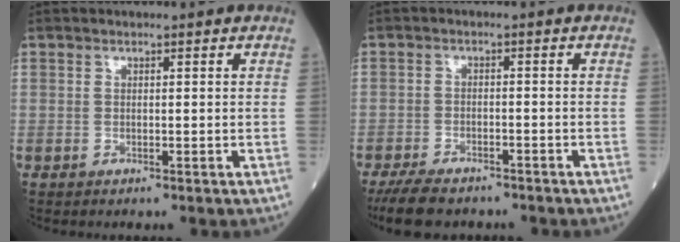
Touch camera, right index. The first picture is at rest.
{"total": 8.0, "force": [-6.6, 2.8, 3.6], "torque": [-0.060, -0.012, -0.103]}